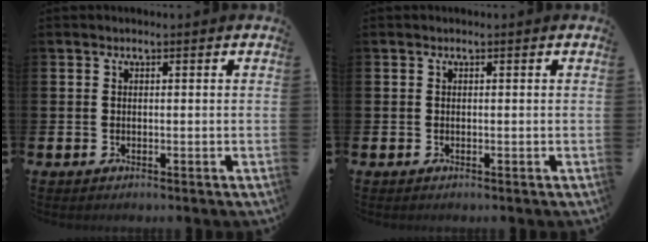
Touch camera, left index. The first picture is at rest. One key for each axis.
{"total": 0.0}